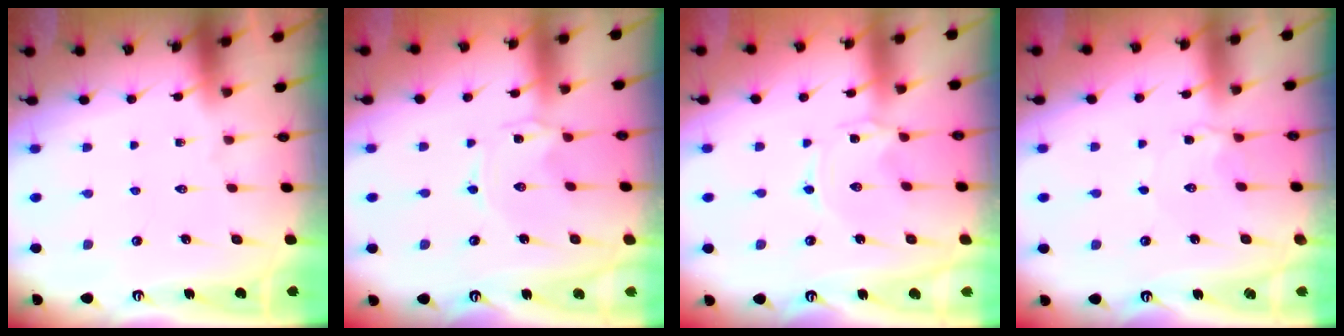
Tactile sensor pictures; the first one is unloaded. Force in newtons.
{"total": 0.0}
{"total": 0.0}
{"total": 2.5, "press": 2.5, "slide": 0.2}